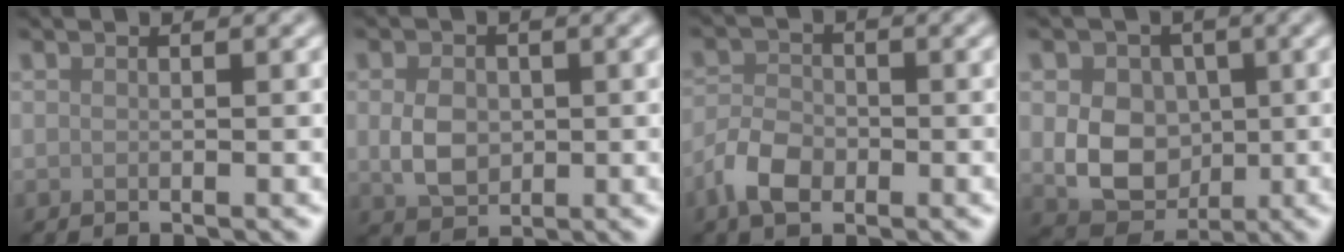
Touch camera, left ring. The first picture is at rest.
{"total": 3.5, "force": [0.0, 2.6, 2.2], "torque": [-0.047, -0.003, -0.003]}
{"total": 3.8, "force": [-1.9, 2.4, 2.3], "torque": [-0.042, 0.003, -0.044]}
{"total": 6.7, "force": [-0.2, 5.2, 4.2], "torque": [-0.063, -0.004, -0.010]}